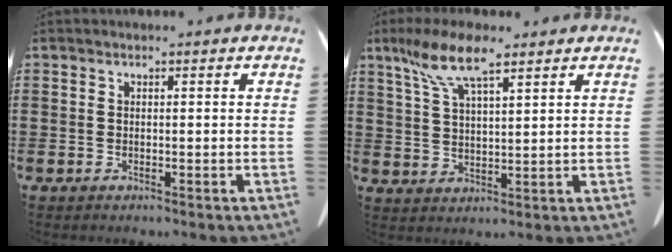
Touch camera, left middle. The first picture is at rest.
{"total": 8.7, "force": [5.9, 2.2, 6.0], "torque": [-0.139, -0.007, 0.104]}